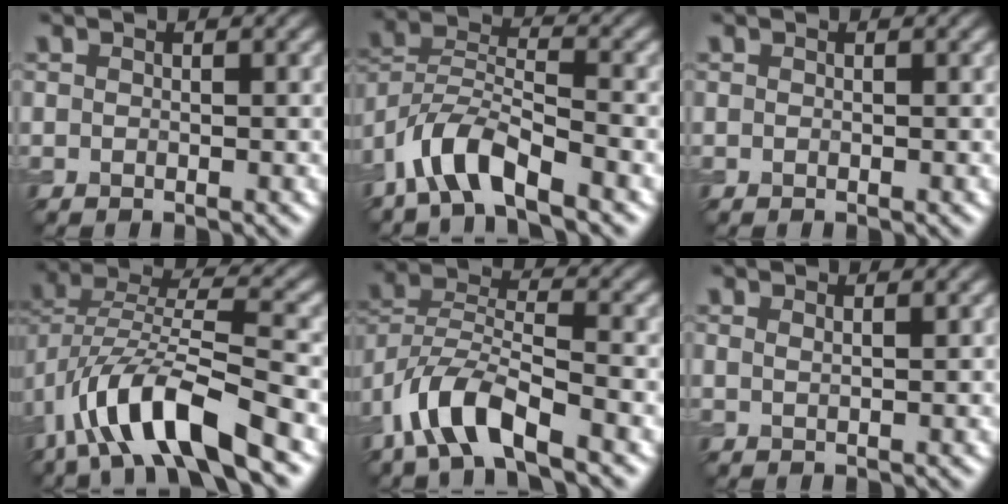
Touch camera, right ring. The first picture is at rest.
{"total": 6.3, "force": [-4.5, 1.9, 4.0], "torque": [-0.074, 0.005, -0.090]}
{"total": 0.0}
{"total": 10.5, "force": [-5.6, 3.1, 8.3], "torque": [-0.156, 0.009, -0.107]}
{"total": 7.2, "force": [-4.7, 2.4, 5.0], "torque": [-0.095, 0.002, -0.096]}
{"total": 1.0, "force": [0.7, 0.3, 0.7], "torque": [-0.007, -0.001, 0.010]}